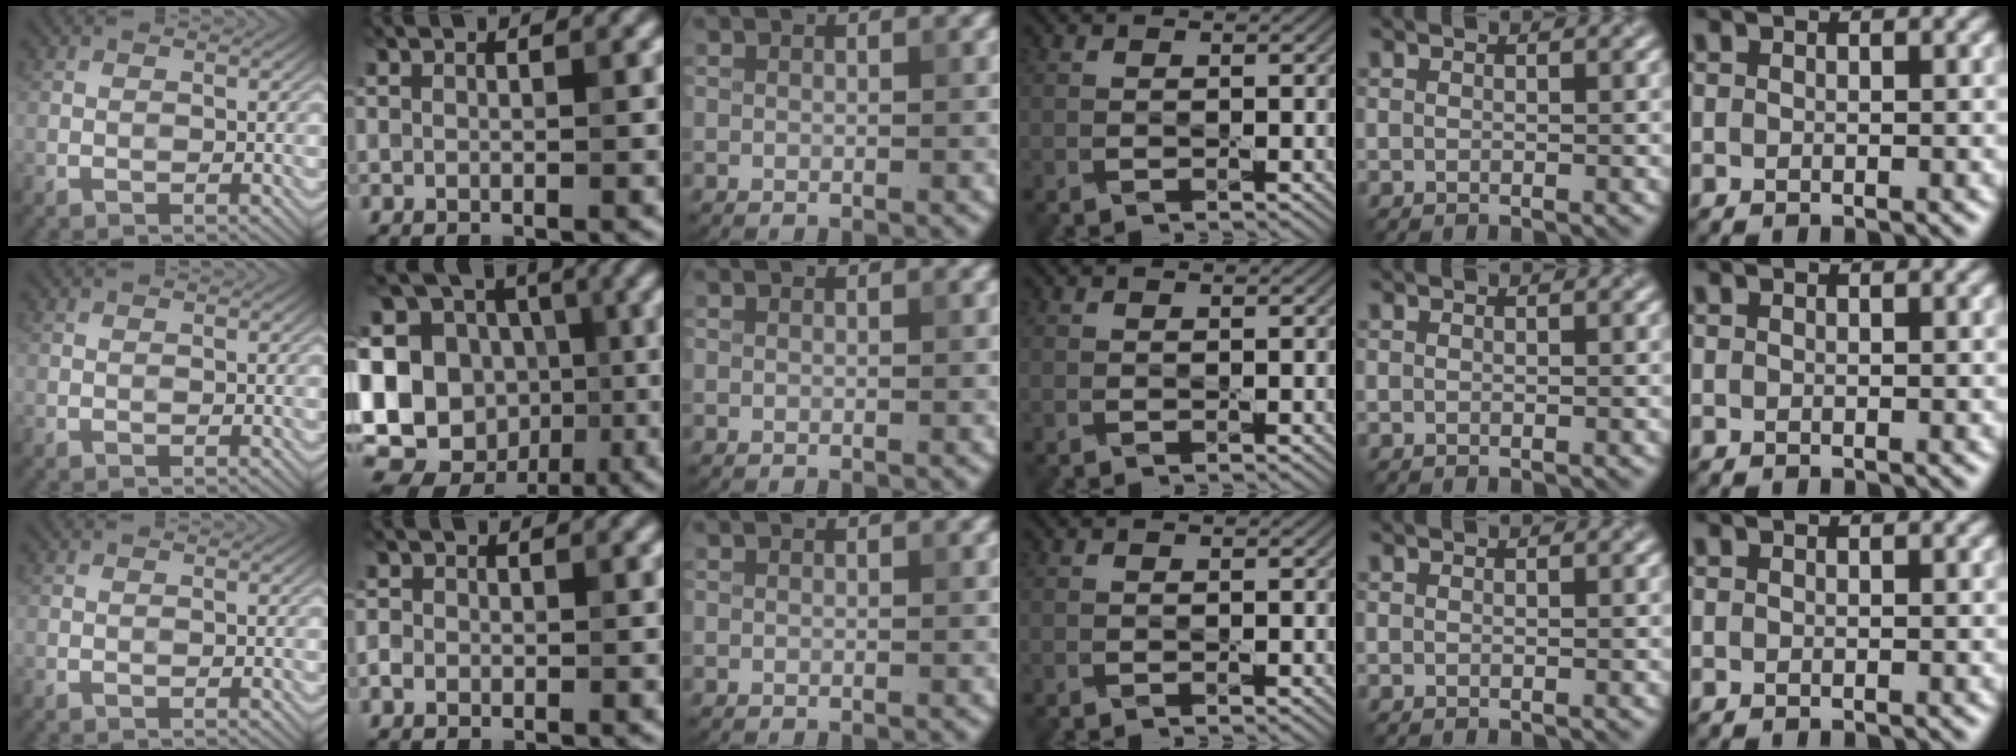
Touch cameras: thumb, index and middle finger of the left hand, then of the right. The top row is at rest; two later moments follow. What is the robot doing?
{"motion": "press", "object": "sticker"}